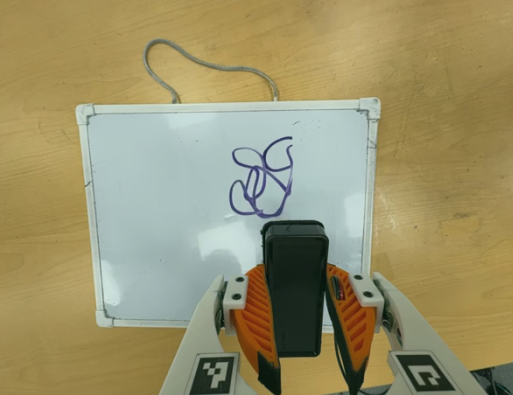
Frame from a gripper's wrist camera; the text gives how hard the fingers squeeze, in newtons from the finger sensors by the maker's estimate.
{"total": 6.8, "left": 5.3, "right": 8.2}